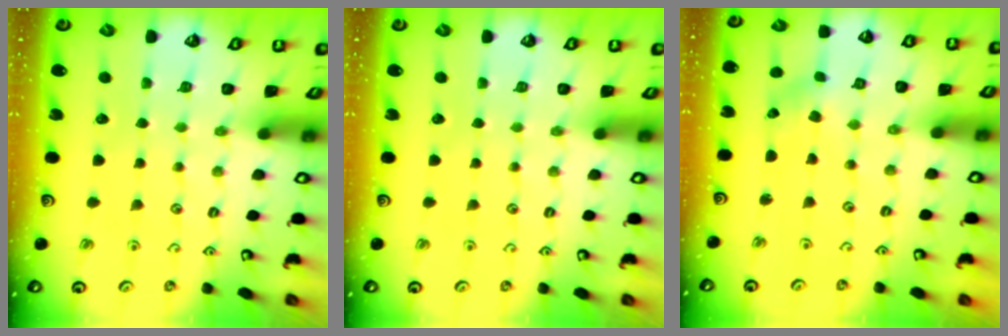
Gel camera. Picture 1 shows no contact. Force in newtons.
{"total": 0.0}
{"total": 3.6, "press": 3.5, "slide": 0.4}